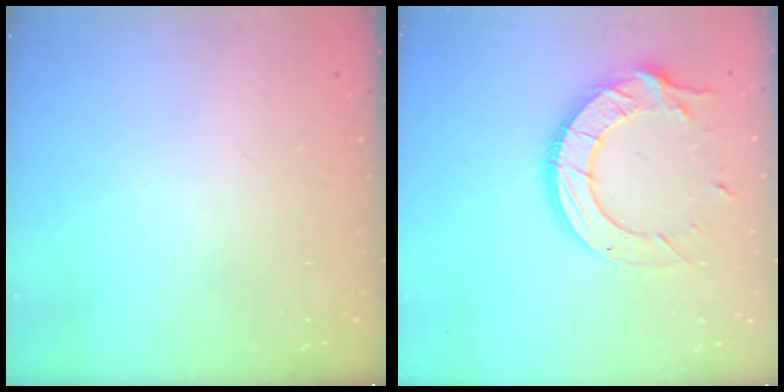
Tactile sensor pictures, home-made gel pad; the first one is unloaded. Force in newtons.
{"total": 15.2, "press": 15.2, "slide": 1.3}